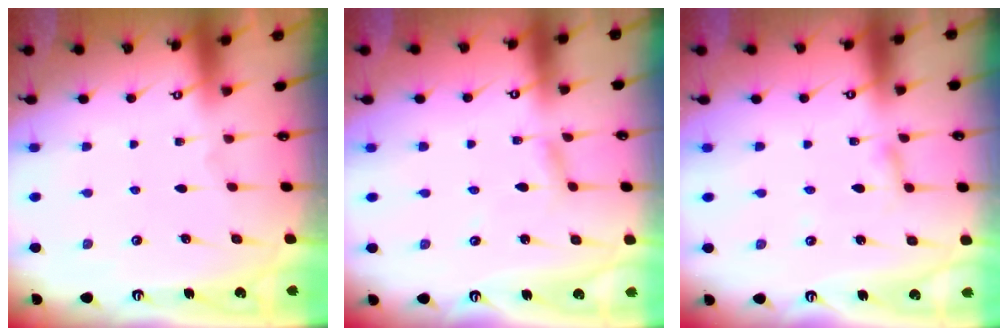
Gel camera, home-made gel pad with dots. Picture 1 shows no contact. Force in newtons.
{"total": 2.7, "press": 2.7, "slide": 0.1}
{"total": 2.0, "press": 2.0, "slide": 0.2}